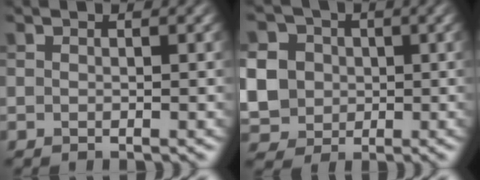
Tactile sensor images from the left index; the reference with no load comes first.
{"total": 8.9, "force": [0.4, 8.0, 3.8], "torque": [-0.107, 0.013, -0.010]}